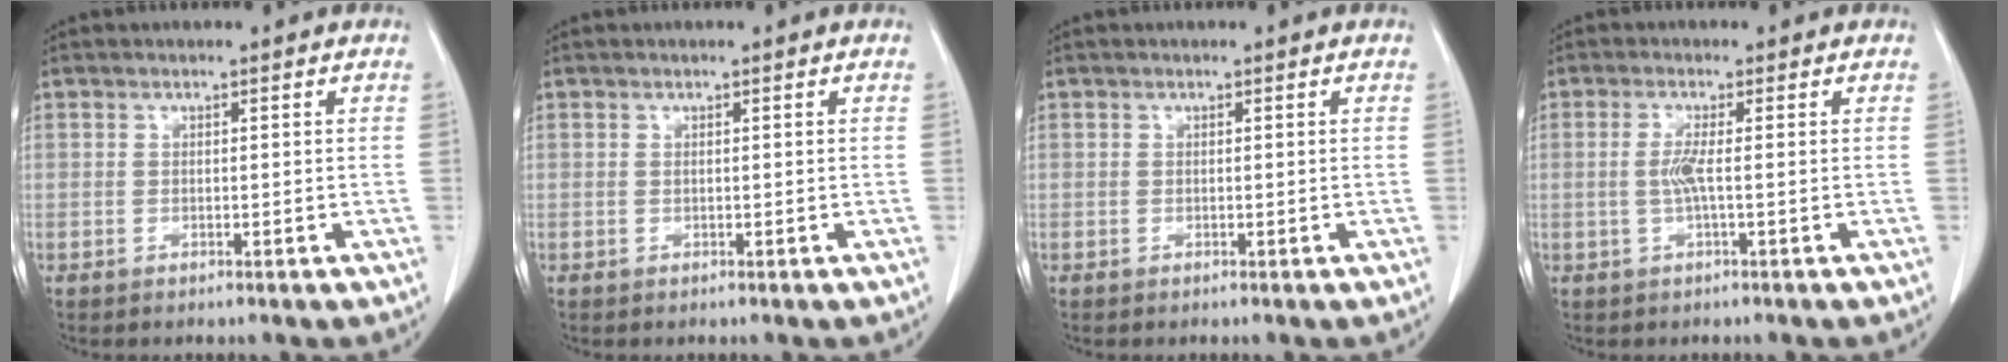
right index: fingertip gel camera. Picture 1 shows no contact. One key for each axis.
{"total": 0.0}
{"total": 0.0}
{"total": 2.5, "fx": -0.2, "fy": -0.1, "fz": 2.5, "tx": -0.057, "ty": -0.001, "tz": -0.005}